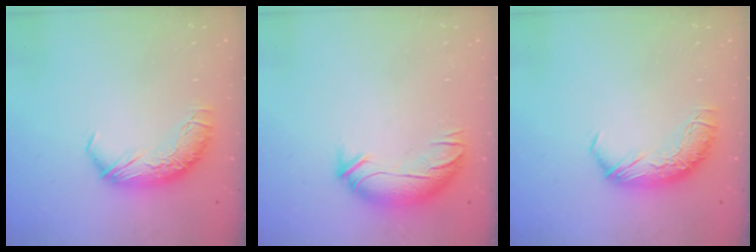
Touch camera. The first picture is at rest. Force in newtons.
{"total": 3.6, "press": 2.5, "slide": 2.7}
{"total": 0.0}